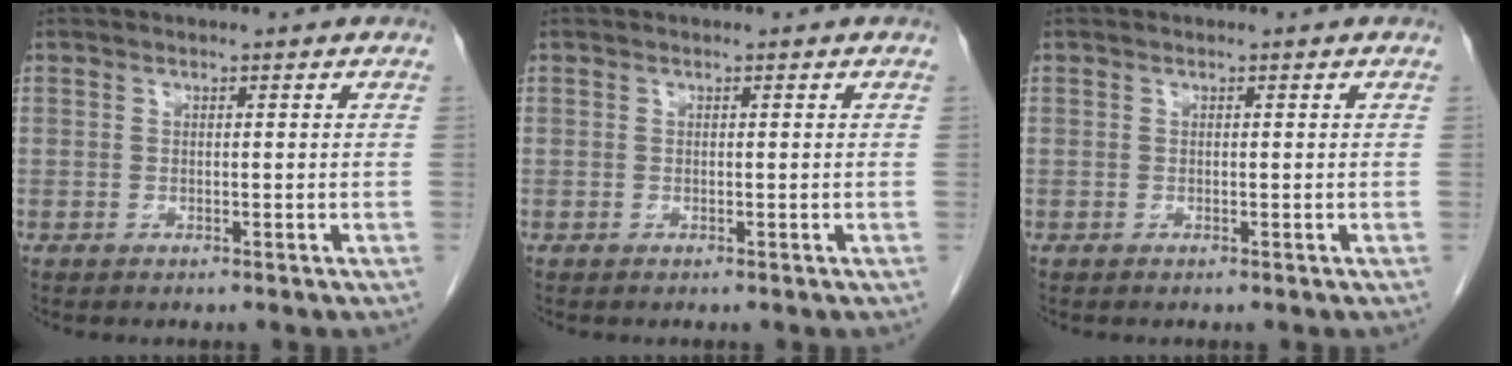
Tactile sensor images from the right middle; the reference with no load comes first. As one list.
[{"total": 0.0}, {"total": 0.0}]